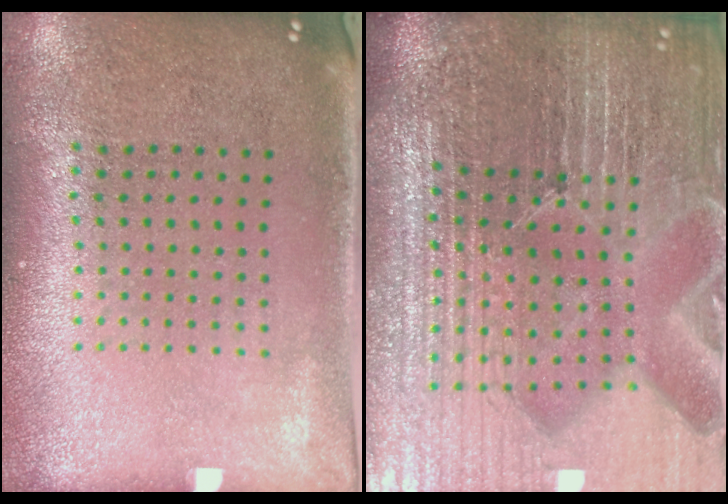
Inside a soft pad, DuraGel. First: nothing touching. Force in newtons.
{"total": 7.2, "press": 6.2, "slide": 3.5}